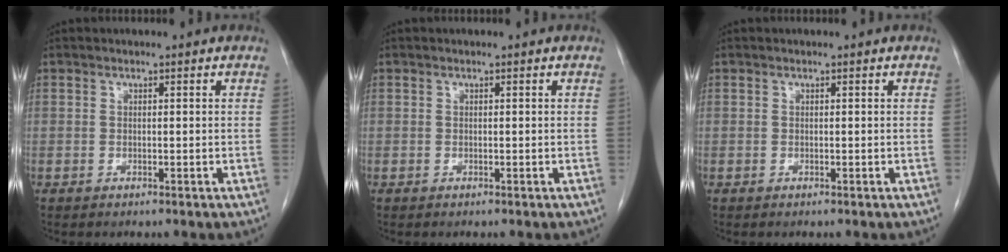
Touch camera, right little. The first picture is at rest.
{"total": 0.0}
{"total": 0.0}